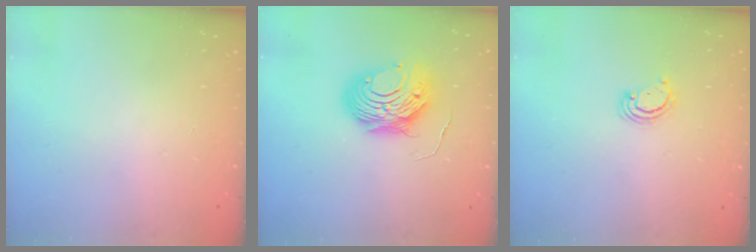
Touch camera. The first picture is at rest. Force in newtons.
{"total": 10.1, "press": 10.0, "slide": 1.0}
{"total": 2.9, "press": 2.8, "slide": 0.3}